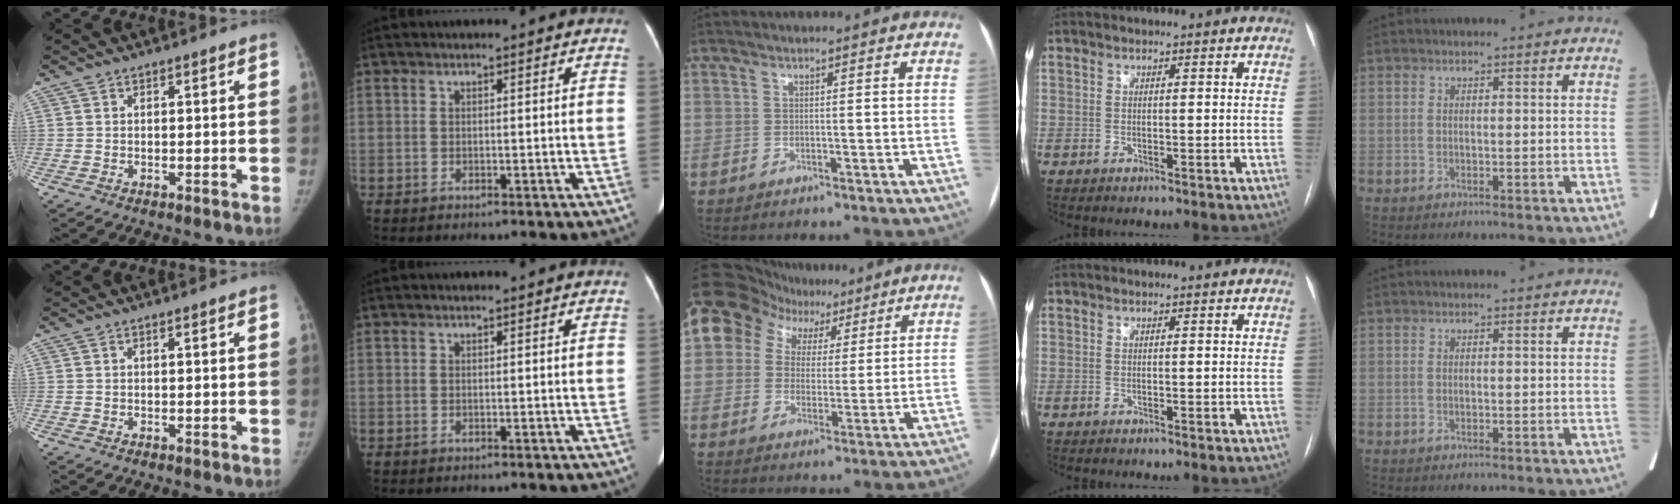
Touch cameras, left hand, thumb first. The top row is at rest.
{"middle": {"total": 14.2, "force": [7.6, 10.6, 5.6], "torque": [-0.102, 0.066, 0.125]}}